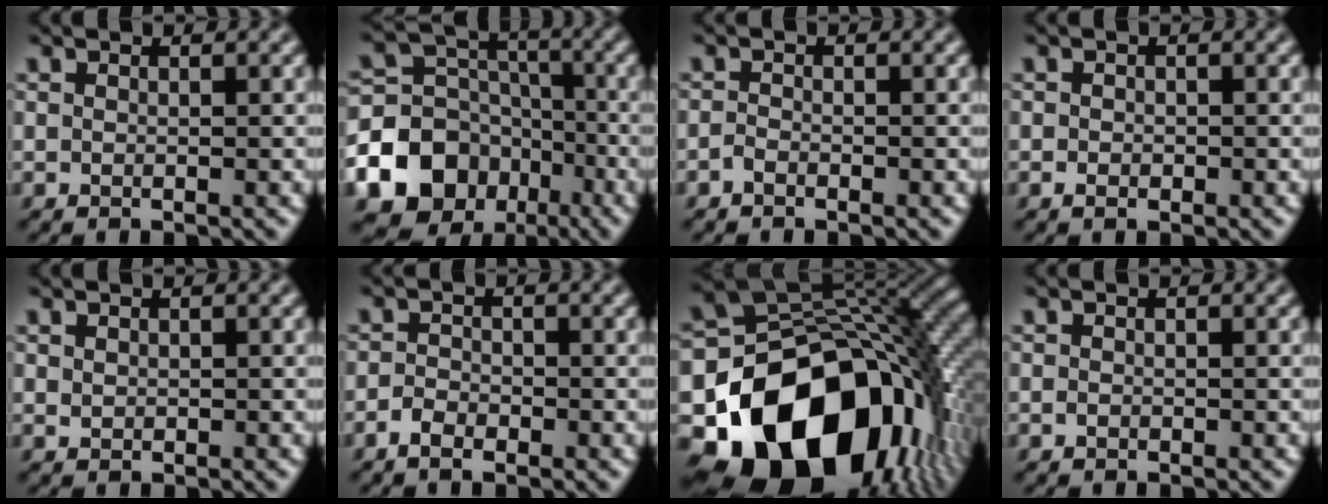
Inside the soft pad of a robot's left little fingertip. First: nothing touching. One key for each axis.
{"total": 17.8, "fx": -8.6, "fy": 14.8, "fz": 5.0, "tx": -0.119, "ty": -0.050, "tz": -0.157}
{"total": 0.9, "fx": -0.7, "fy": 0.5, "fz": 0.4, "tx": -0.011, "ty": 0.001, "tz": -0.015}
{"total": 1.0, "fx": -0.4, "fy": 0.8, "fz": 0.6, "tx": -0.008, "ty": -0.003, "tz": -0.008}
{"total": 0.5, "fx": 0.2, "fy": 0.4, "fz": 0.2, "tx": -0.005, "ty": -0.002, "tz": 0.007}
{"total": 2.0, "fx": -1.3, "fy": 1.1, "fz": 1.0, "tx": -0.015, "ty": 0.004, "tz": -0.028}
{"total": 18.5, "fx": -7.7, "fy": 12.6, "fz": 11.1, "tx": -0.192, "ty": -0.032, "tz": -0.118}
{"total": 0.5, "fx": -0.2, "fy": 0.4, "fz": 0.2, "tx": -0.003, "ty": -0.002, "tz": -0.005}